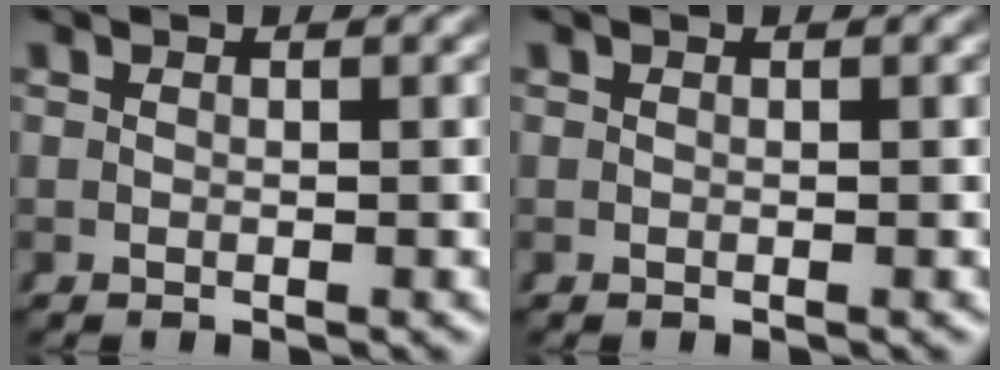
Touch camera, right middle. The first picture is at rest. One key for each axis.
{"total": 0.0}